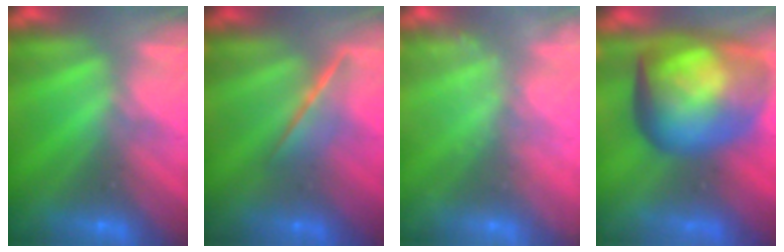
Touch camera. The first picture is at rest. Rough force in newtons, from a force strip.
{"total": 1.6}
{"total": 2.5}
{"total": 7.3}